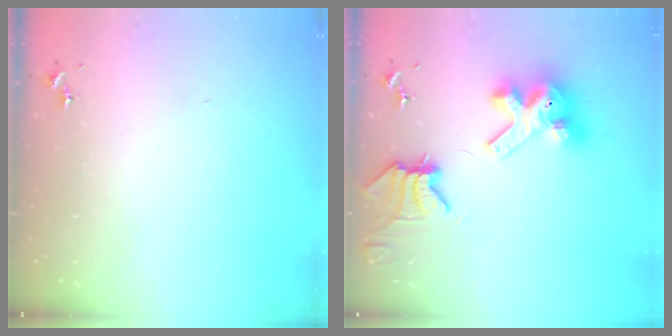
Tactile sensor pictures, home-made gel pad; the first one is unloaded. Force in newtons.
{"total": 12.7, "press": 12.6, "slide": 1.6}